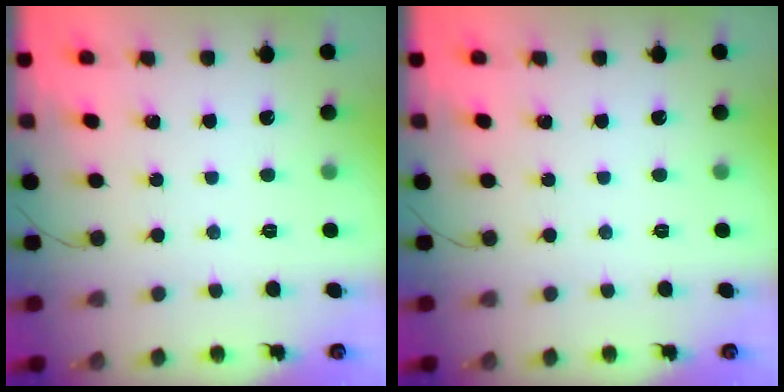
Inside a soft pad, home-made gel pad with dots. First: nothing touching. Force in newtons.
{"total": 0.0}